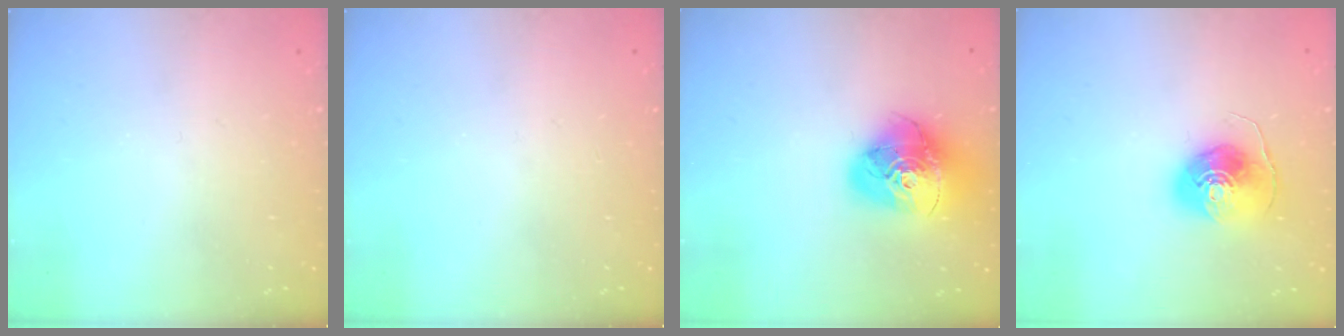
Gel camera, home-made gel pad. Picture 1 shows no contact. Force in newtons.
{"total": 0.0}
{"total": 18.4, "press": 18.3, "slide": 2.1}
{"total": 8.9, "press": 8.9, "slide": 0.8}